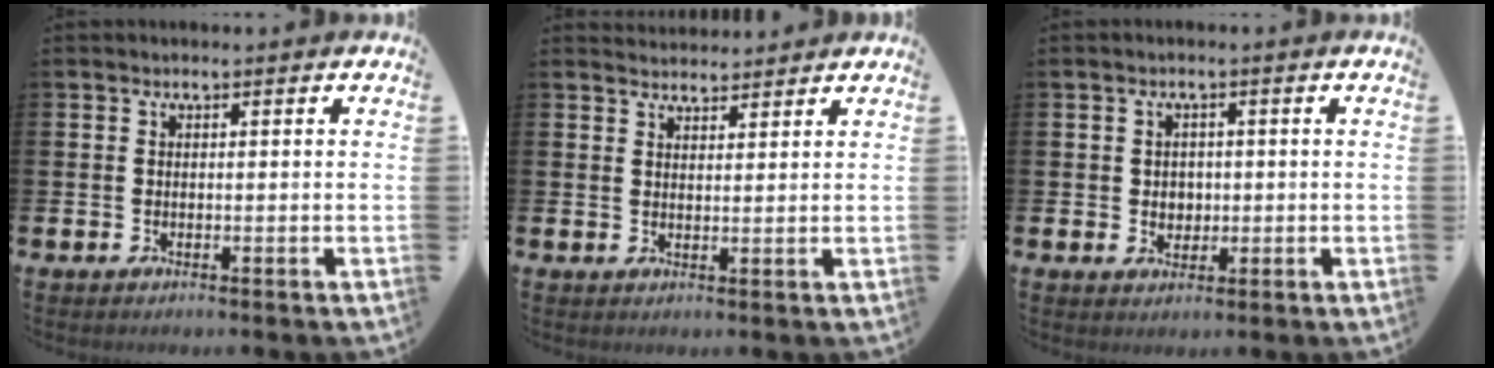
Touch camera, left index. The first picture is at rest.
{"total": 2.4, "force": [2.3, 0.6, -0.2], "torque": [0.010, -0.014, 0.040]}
{"total": 2.2, "force": [0.3, 2.0, 0.8], "torque": [0.002, 0.000, -0.002]}